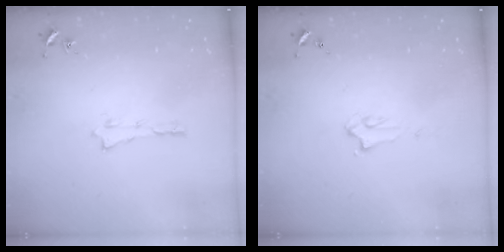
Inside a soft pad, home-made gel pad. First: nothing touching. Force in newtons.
{"total": 2.0, "press": 2.0, "slide": 0.2}